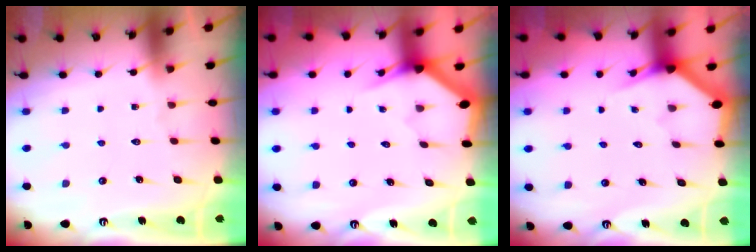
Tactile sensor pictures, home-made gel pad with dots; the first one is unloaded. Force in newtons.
{"total": 3.2, "press": 3.2, "slide": 0.1}
{"total": 2.7, "press": 2.7, "slide": 0.1}